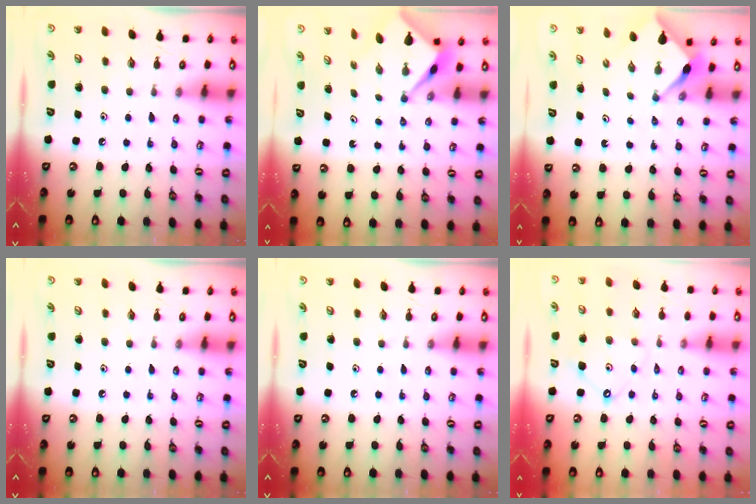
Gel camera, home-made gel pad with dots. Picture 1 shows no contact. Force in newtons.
{"total": 2.6, "press": 2.6, "slide": 0.1}
{"total": 2.5, "press": 2.4, "slide": 0.3}
{"total": 0.0}
{"total": 0.0}
{"total": 7.4, "press": 7.3, "slide": 0.7}